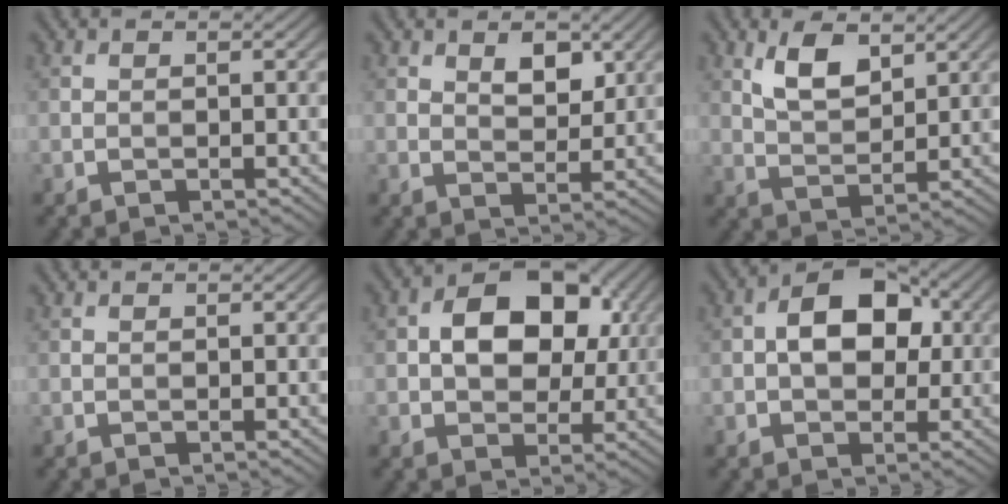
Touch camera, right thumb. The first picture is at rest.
{"total": 3.9, "force": [1.9, 2.2, 2.7], "torque": [-0.046, -0.006, 0.033]}
{"total": 5.5, "force": [3.0, 2.5, 3.9], "torque": [-0.082, -0.005, 0.058]}
{"total": 0.0}
{"total": 10.5, "force": [1.8, 7.1, 7.5], "torque": [-0.119, 0.010, 0.025]}
{"total": 7.4, "force": [0.6, 5.0, 5.4], "torque": [-0.083, 0.010, 0.003]}